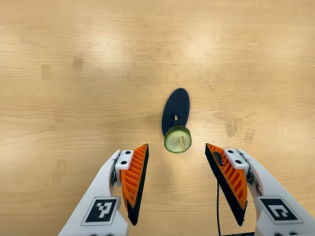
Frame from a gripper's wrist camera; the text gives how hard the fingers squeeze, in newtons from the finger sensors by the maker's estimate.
{"total": 0.0}